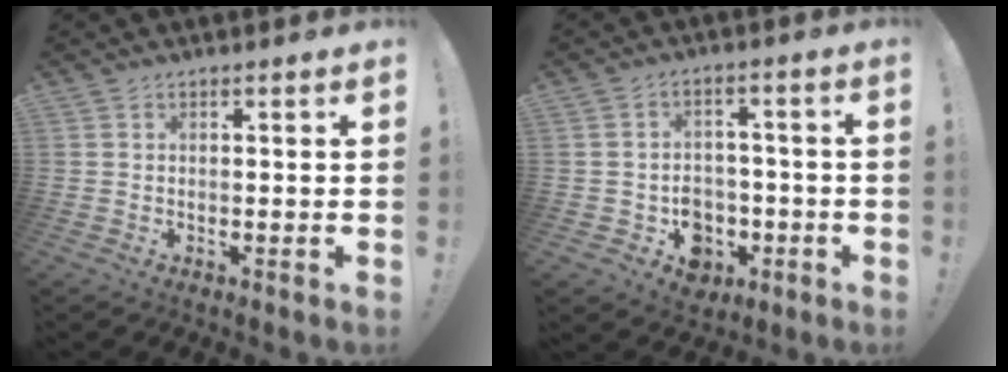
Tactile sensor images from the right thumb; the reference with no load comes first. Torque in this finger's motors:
{"motor_torque": [1.11, 0.80, 0.64, -0.71, 0.00]}